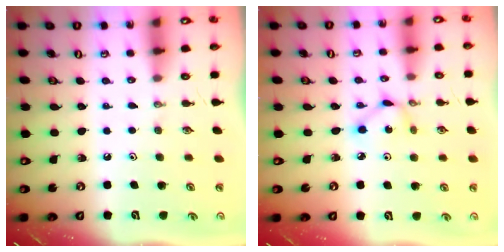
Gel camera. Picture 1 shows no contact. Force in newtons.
{"total": 3.1, "press": 3.1, "slide": 0.1}